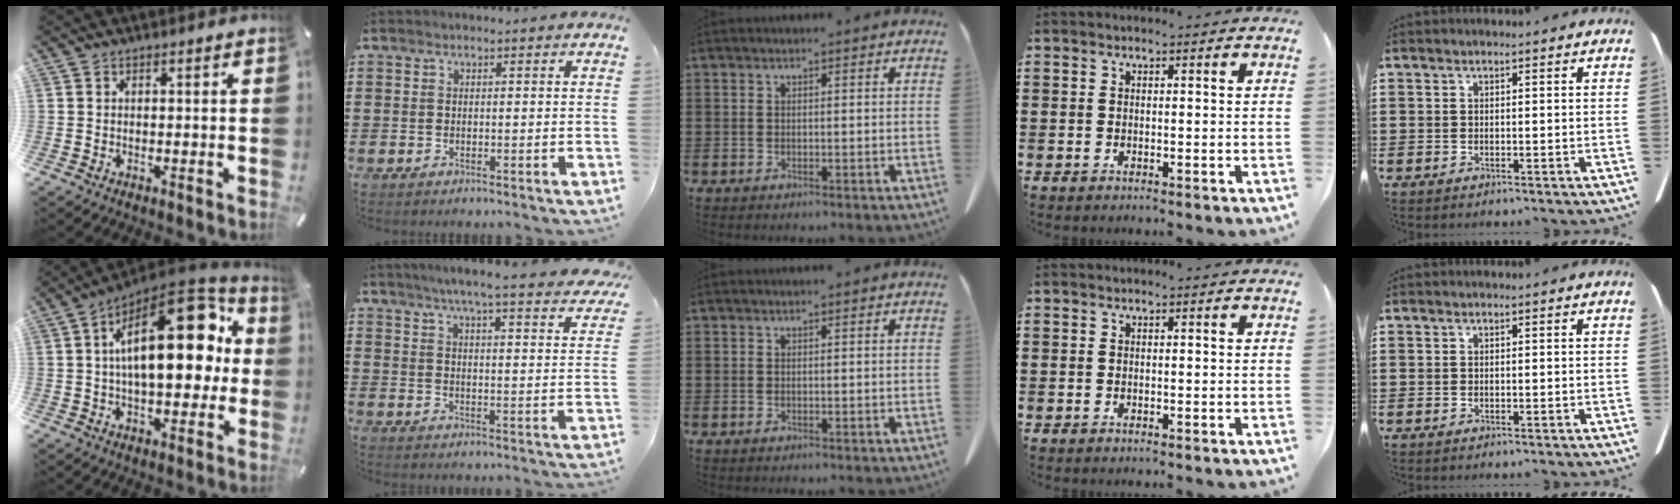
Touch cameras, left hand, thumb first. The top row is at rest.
{"thumb": {"total": 23.3, "force": [5.1, 12.1, 19.3], "torque": [-0.281, -0.029, 0.083]}, "index": {"total": 5.4, "force": [4.7, -0.5, 2.6], "torque": [-0.070, -0.030, 0.076]}}